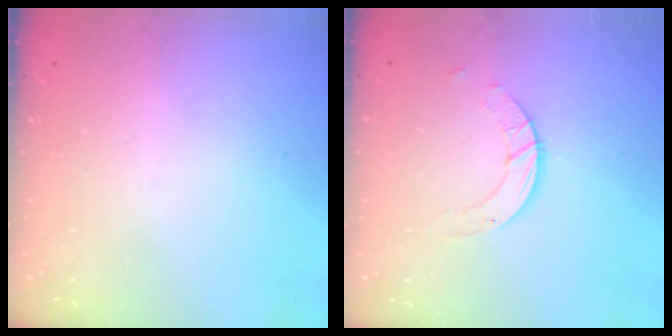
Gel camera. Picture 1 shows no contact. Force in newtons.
{"total": 3.6, "press": 3.6, "slide": 0.2}